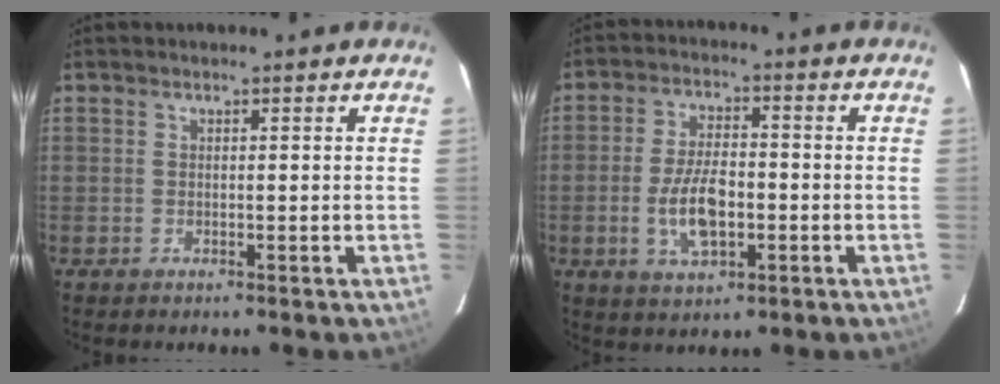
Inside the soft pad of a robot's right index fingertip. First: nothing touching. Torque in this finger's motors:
{"motor_torque": [1.39, -0.41, 0.45, 0.09]}